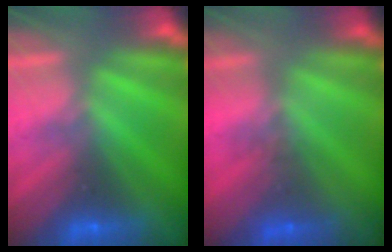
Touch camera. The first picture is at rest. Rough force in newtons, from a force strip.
{"total": 1.7}